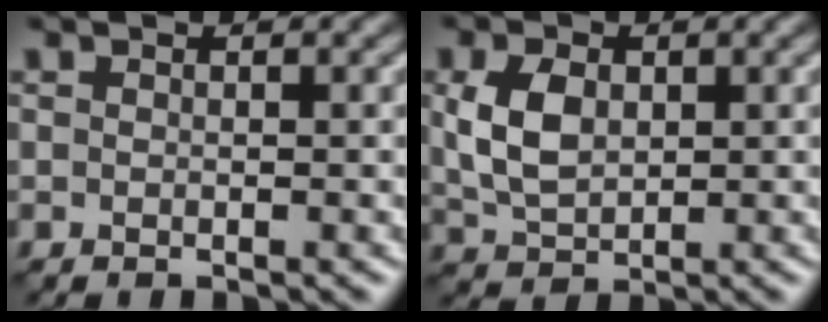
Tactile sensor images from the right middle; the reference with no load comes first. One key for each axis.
{"total": 4.4, "fx": 0.8, "fy": 3.0, "fz": 3.1, "tx": -0.075, "ty": 0.001, "tz": 0.017}